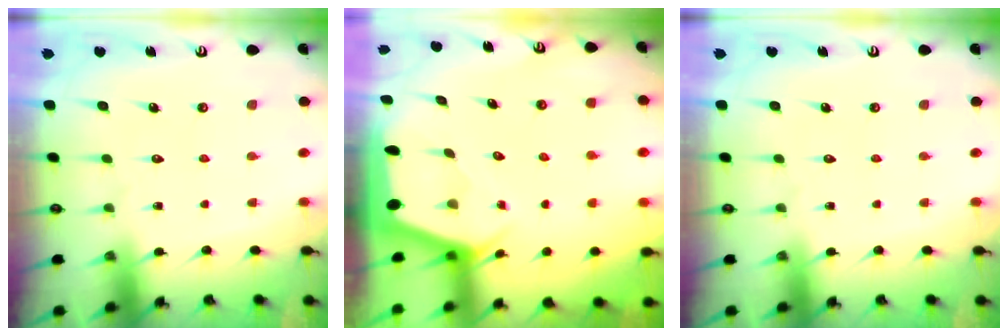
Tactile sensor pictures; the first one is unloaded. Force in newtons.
{"total": 2.0, "press": 1.9, "slide": 0.3}
{"total": 0.0}